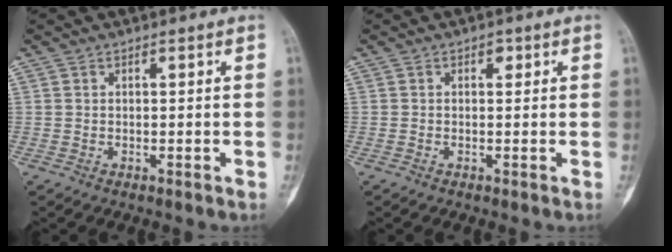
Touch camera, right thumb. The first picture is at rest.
{"total": 1.1, "force": [0.3, 0.8, 0.6], "torque": [0.004, 0.004, -0.003]}